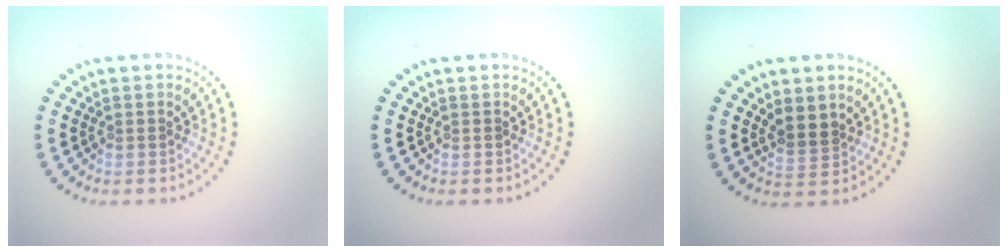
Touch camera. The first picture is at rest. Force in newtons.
{"total": 0.0}
{"total": 1.7, "press": 1.3, "slide": 1.1}